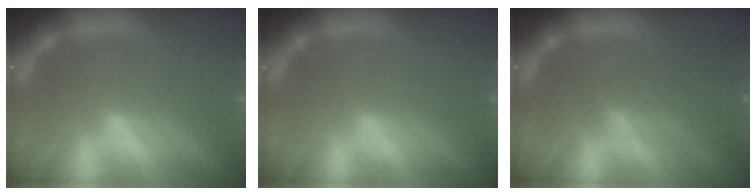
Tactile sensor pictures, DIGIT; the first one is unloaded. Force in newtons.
{"total": 0.0}
{"total": 4.1}